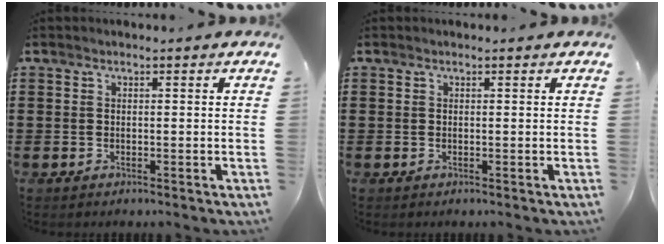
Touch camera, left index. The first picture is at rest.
{"total": 0.0}